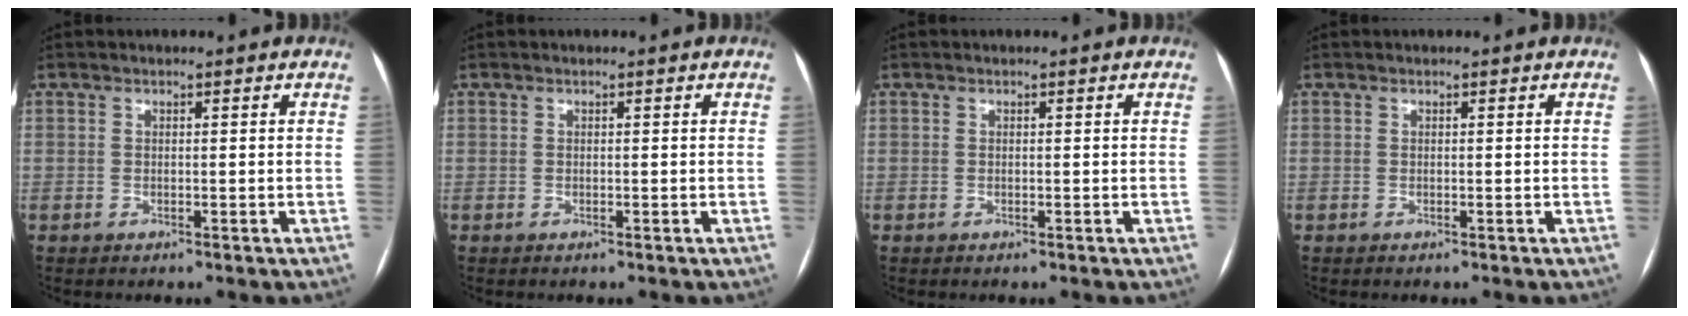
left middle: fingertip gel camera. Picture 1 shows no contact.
{"total": 0.0}
{"total": 0.0}
{"total": 0.0}